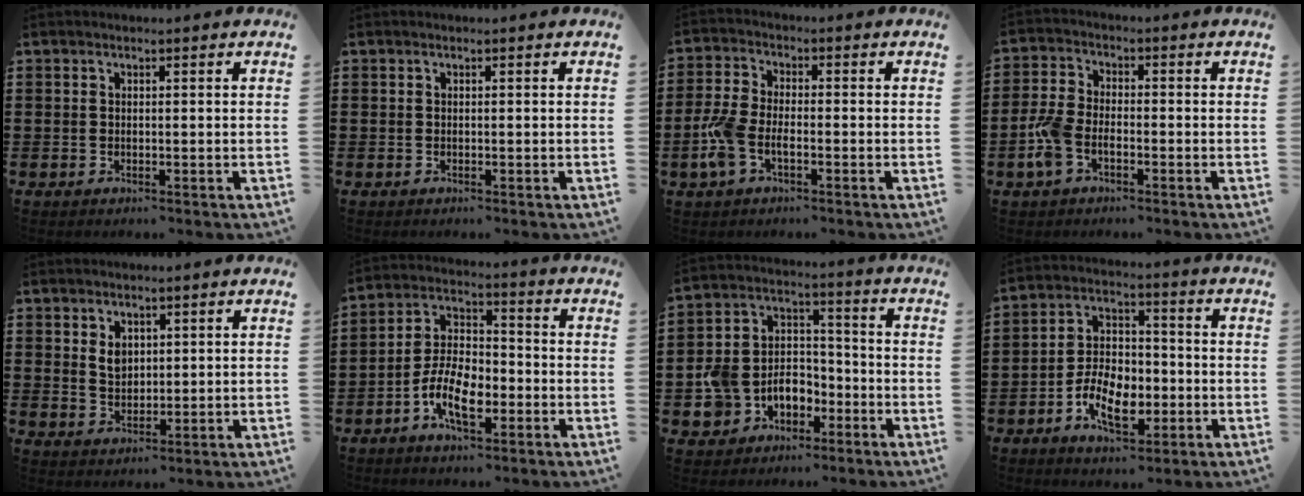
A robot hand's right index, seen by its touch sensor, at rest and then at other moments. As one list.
[{"total": 0.0}, {"total": 5.3, "force": [-2.1, 2.6, 4.1], "torque": [-0.113, -0.006, -0.047]}, {"total": 5.0, "force": [-2.2, 2.8, 3.5], "torque": [-0.096, 0.000, -0.048]}, {"total": 3.0, "force": [1.2, 2.1, 1.7], "torque": [-0.040, 0.008, 0.021]}, {"total": 8.8, "force": [-3.9, 4.5, 6.5], "torque": [-0.135, 0.000, -0.077]}, {"total": 7.0, "force": [-2.7, 6.2, 1.9], "torque": [-0.066, 0.011, -0.049]}, {"total": 8.6, "force": [-3.4, 5.1, 6.0], "torque": [-0.121, 0.005, -0.066]}]